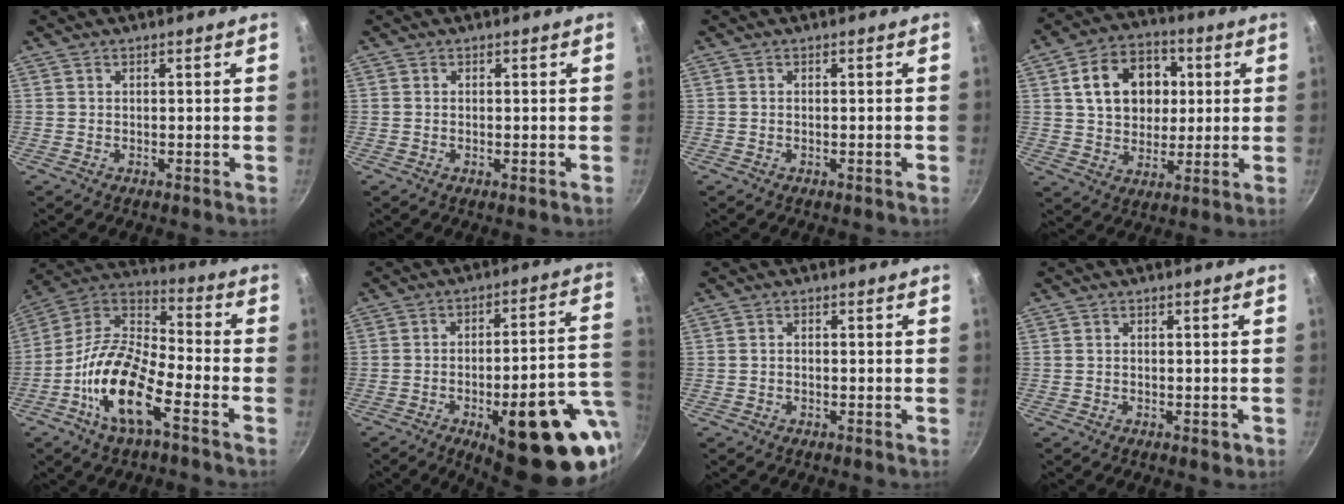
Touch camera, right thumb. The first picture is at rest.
{"total": 0.9, "force": [-0.2, 0.2, 0.8], "torque": [-0.016, -0.001, -0.005]}
{"total": 0.8, "force": [-0.4, 0.1, 0.7], "torque": [-0.015, 0.005, -0.008]}
{"total": 14.7, "force": [3.0, 11.4, 8.9], "torque": [-0.112, 0.013, 0.047]}
{"total": 17.0, "force": [-7.5, 6.4, 13.8], "torque": [-0.260, 0.056, -0.167]}
{"total": 25.4, "force": [-8.3, 8.5, 22.5], "torque": [-0.248, 0.016, -0.103]}
{"total": 0.7, "force": [-0.4, 0.4, 0.5], "torque": [-0.014, 0.008, -0.008]}
{"total": 1.5, "force": [-0.7, 0.7, 1.1], "torque": [-0.017, 0.004, -0.009]}